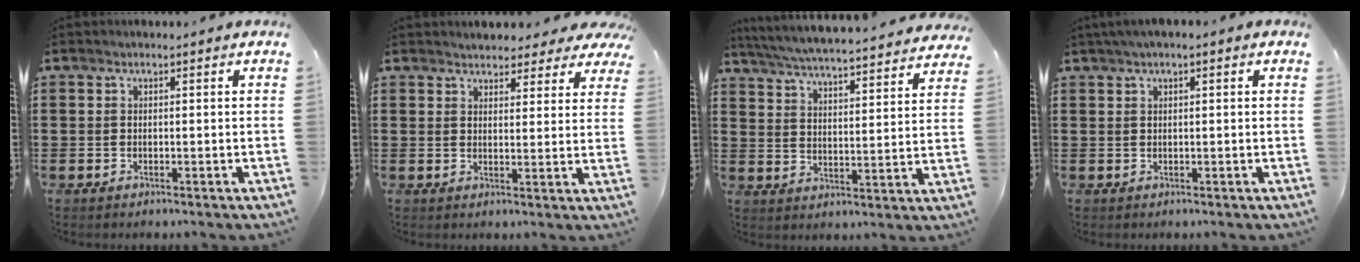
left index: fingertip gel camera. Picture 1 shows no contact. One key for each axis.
{"total": 3.3, "fx": 3.2, "fy": 0.8, "fz": 0.2, "tx": -0.008, "ty": -0.011, "tz": 0.058}
{"total": 5.2, "fx": 5.0, "fy": -0.5, "fz": 1.5, "tx": -0.054, "ty": -0.041, "tz": 0.080}
{"total": 1.3, "fx": 0.5, "fy": 0.1, "fz": 1.2, "tx": -0.023, "ty": 0.001, "tz": 0.009}